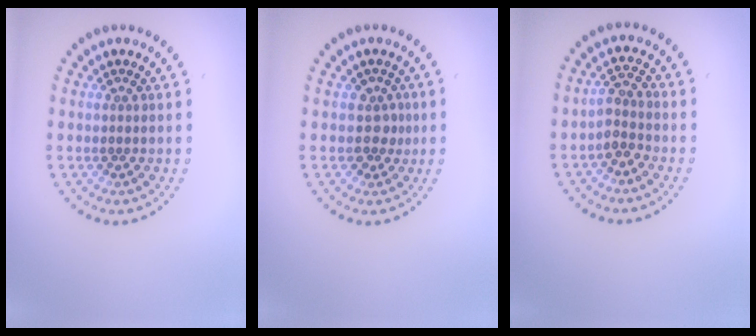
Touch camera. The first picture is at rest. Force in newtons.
{"total": 1.7, "press": 1.3, "slide": 1.0}
{"total": 2.1, "press": 1.8, "slide": 1.0}